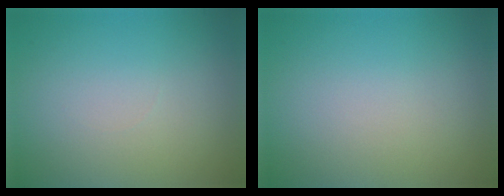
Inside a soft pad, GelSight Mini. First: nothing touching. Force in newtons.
{"total": 0.0}